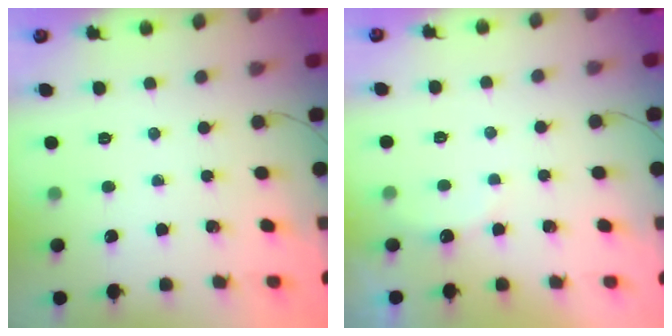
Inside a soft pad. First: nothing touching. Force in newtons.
{"total": 4.4, "press": 4.3, "slide": 1.0}